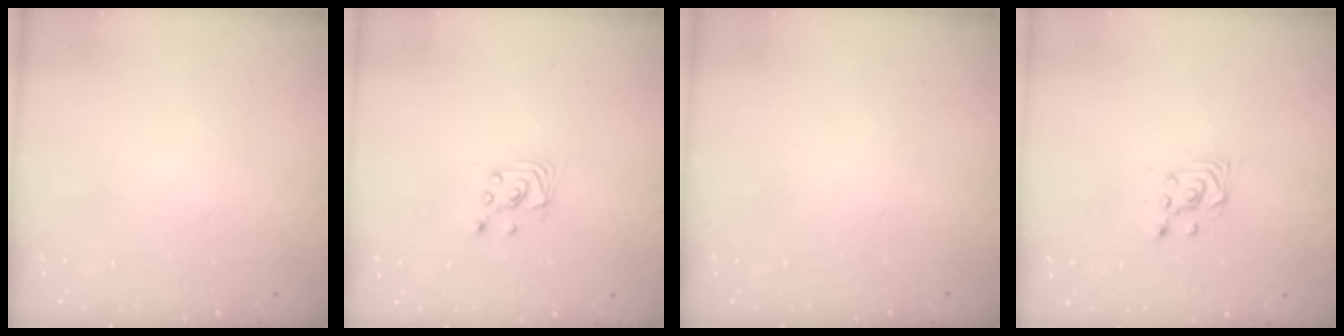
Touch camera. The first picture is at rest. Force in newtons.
{"total": 2.8, "press": 2.8, "slide": 0.2}
{"total": 0.0}
{"total": 3.6, "press": 3.6, "slide": 0.3}